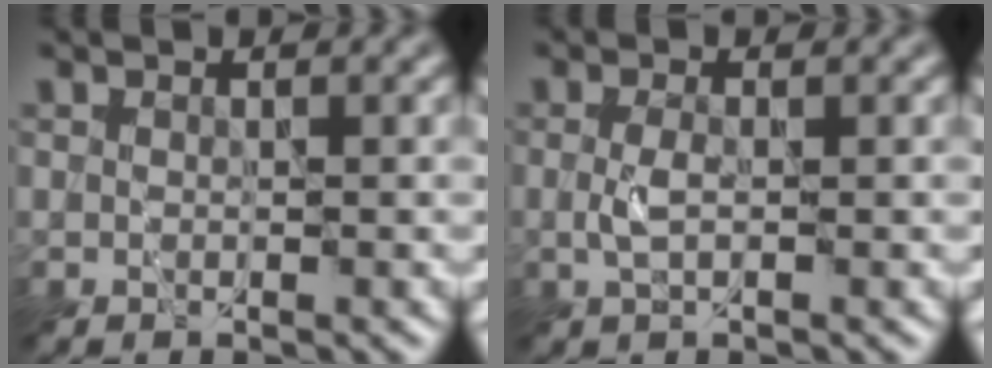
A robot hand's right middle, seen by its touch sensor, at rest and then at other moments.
{"total": 1.7, "force": [-0.1, 0.6, 1.5], "torque": [-0.037, 0.000, -0.003]}